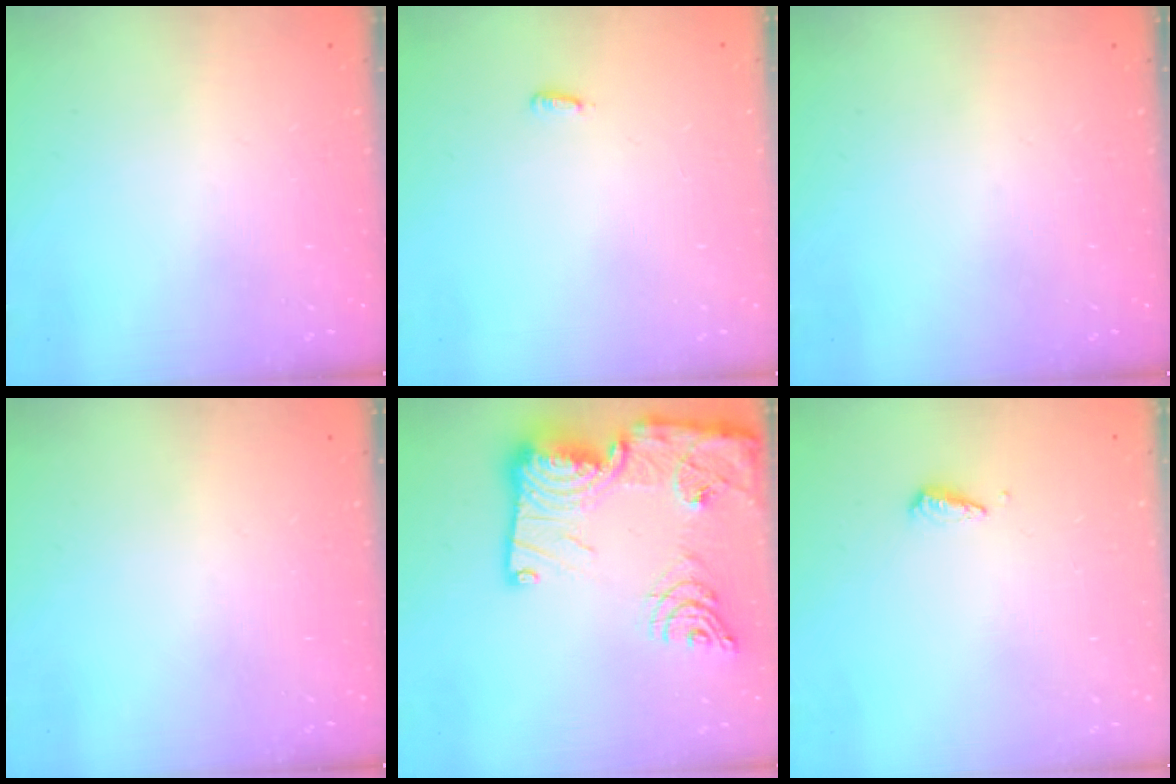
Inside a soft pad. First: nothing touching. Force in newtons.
{"total": 2.7, "press": 2.6, "slide": 0.9}
{"total": 0.0}
{"total": 0.0}
{"total": 25.2, "press": 25.1, "slide": 2.6}
{"total": 3.0, "press": 3.0, "slide": 0.2}